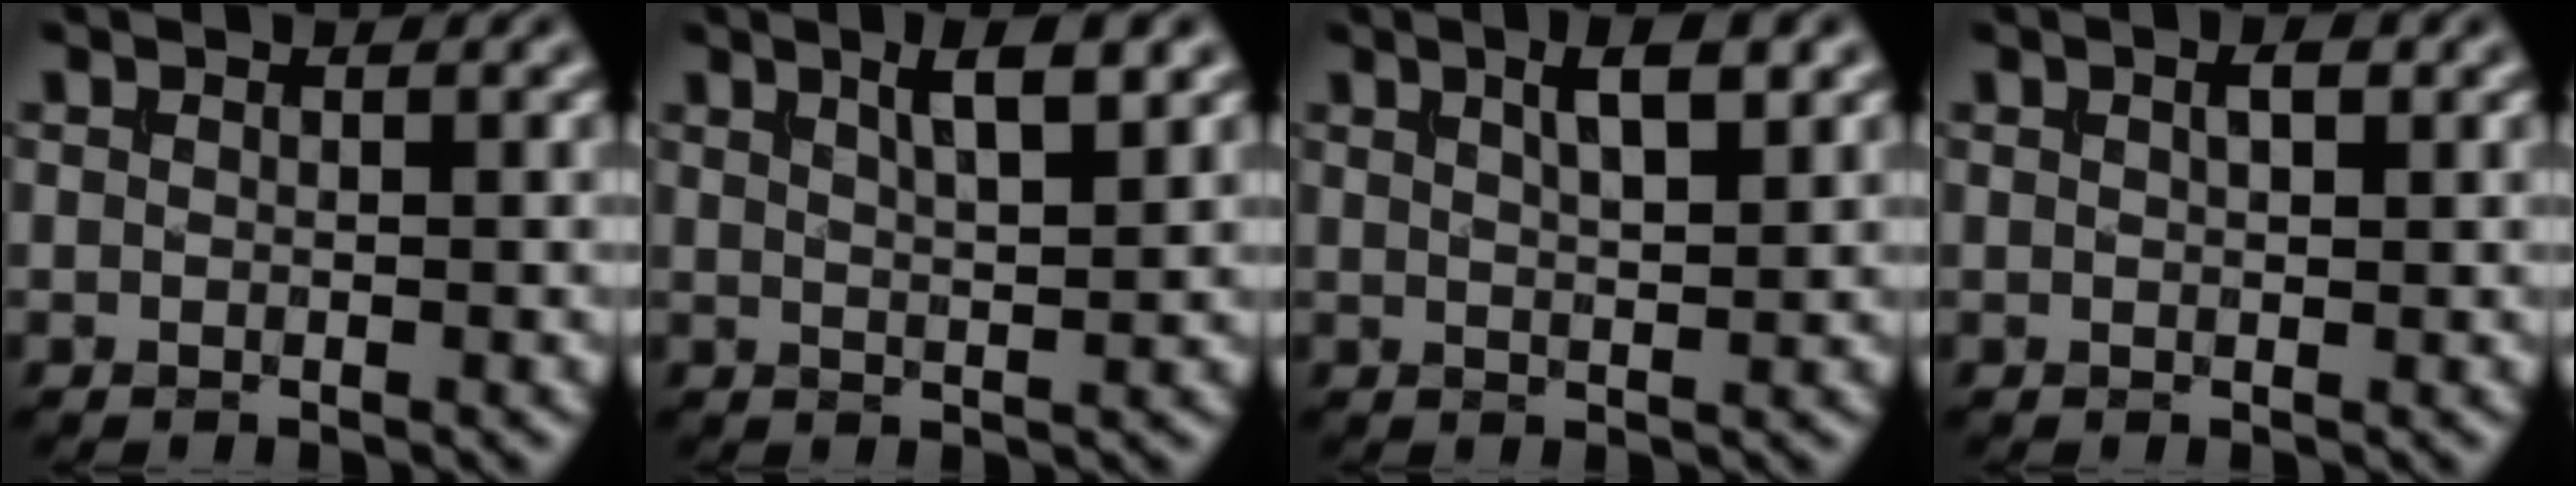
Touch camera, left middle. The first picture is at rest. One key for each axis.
{"total": 4.1, "fx": 2.2, "fy": 1.0, "fz": 3.4, "tx": -0.046, "ty": 0.007, "tz": 0.033}
{"total": 3.9, "fx": 1.9, "fy": 1.1, "fz": 3.2, "tx": -0.046, "ty": 0.007, "tz": 0.029}
{"total": 1.3, "fx": 0.6, "fy": 0.4, "fz": 1.2, "tx": -0.020, "ty": 0.003, "tz": 0.009}